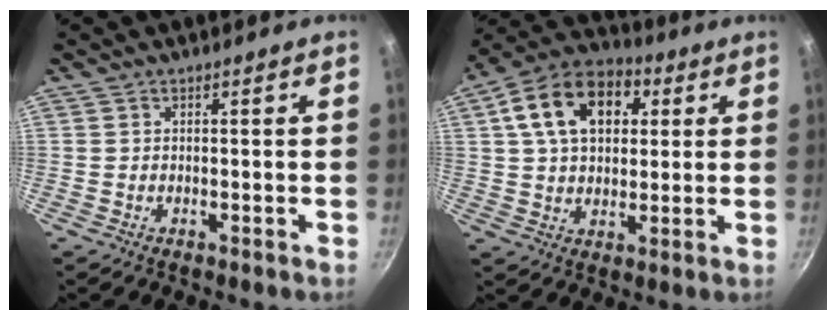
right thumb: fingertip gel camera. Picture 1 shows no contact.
{"total": 16.3, "force": [4.7, 11.0, 11.0], "torque": [-0.166, 0.016, 0.063]}